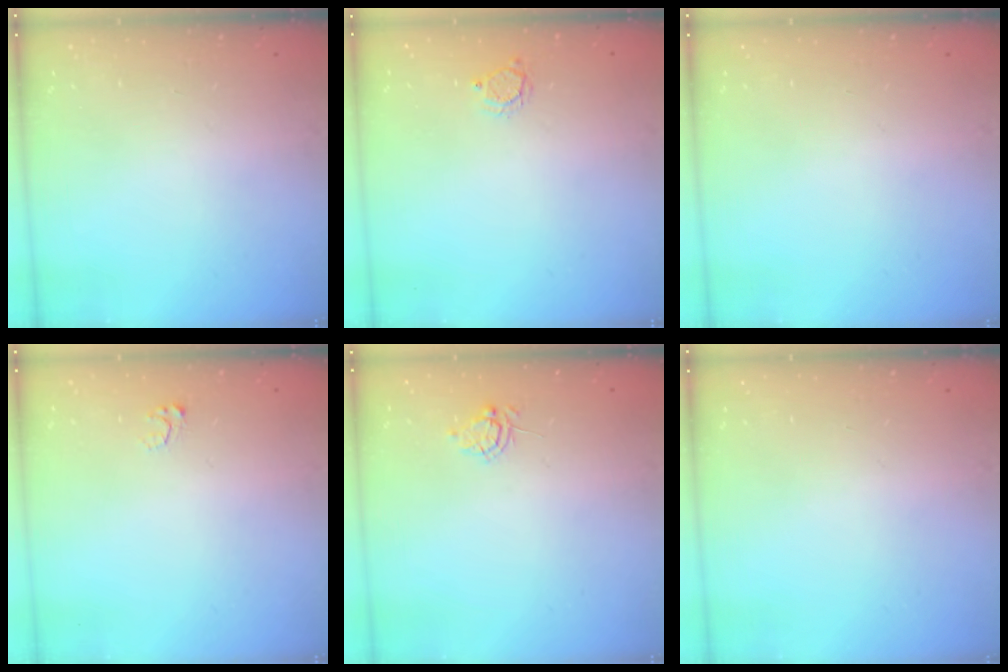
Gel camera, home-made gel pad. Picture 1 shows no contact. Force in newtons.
{"total": 3.0, "press": 3.0, "slide": 0.3}
{"total": 0.0}
{"total": 3.1, "press": 3.1, "slide": 0.2}
{"total": 4.7, "press": 4.6, "slide": 0.7}
{"total": 0.0}